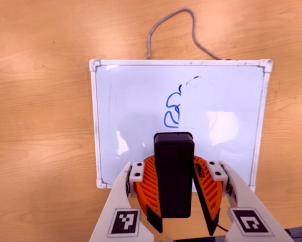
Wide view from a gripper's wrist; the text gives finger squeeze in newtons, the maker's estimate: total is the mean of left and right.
{"total": 9.6, "left": 9.2, "right": 9.9}